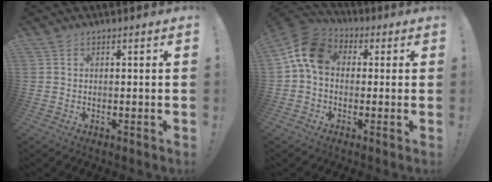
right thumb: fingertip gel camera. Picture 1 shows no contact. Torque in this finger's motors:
{"motor_torque": [1.36, 1.30, 1.13, -0.38, 0.04]}